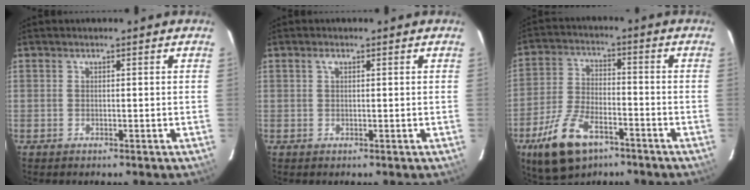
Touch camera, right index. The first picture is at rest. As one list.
[{"total": 0.9, "force": [0.4, 0.1, 0.8], "torque": [-0.017, 0.004, 0.007]}, {"total": 13.8, "force": [-8.2, 6.6, 8.8], "torque": [-0.194, -0.014, -0.150]}]